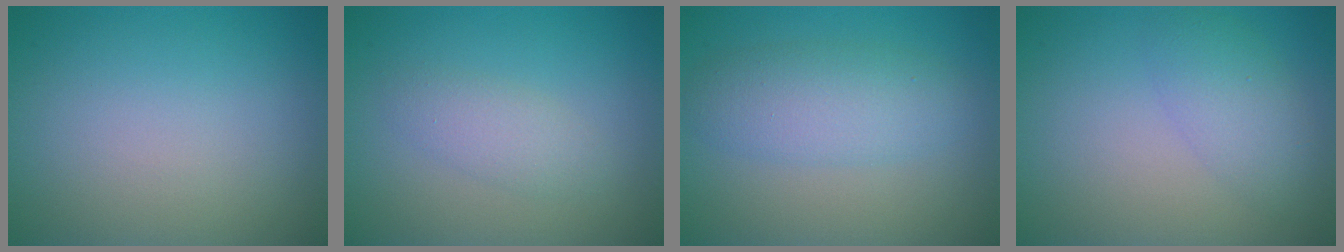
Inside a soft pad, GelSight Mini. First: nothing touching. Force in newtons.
{"total": 2.0, "press": 2.0, "slide": 0.1}
{"total": 4.0, "press": 4.0, "slide": 0.1}
{"total": 3.0, "press": 3.0, "slide": 0.2}